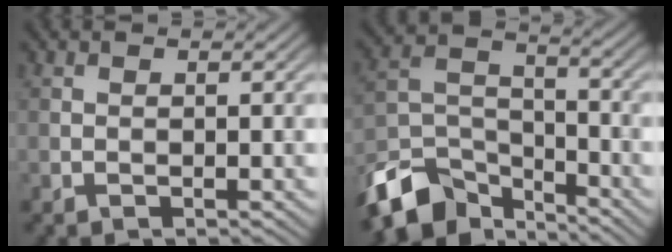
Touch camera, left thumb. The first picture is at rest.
{"total": 10.7, "force": [-8.0, 5.1, 5.1], "torque": [-0.104, -0.014, -0.165]}